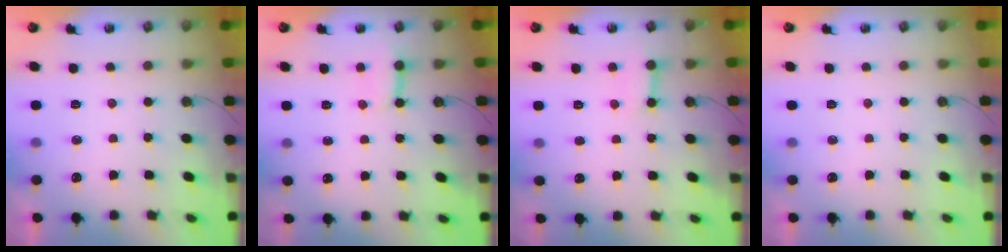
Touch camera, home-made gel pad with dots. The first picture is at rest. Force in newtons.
{"total": 2.9, "press": 2.9, "slide": 0.2}
{"total": 5.7, "press": 5.7, "slide": 0.7}
{"total": 0.0}